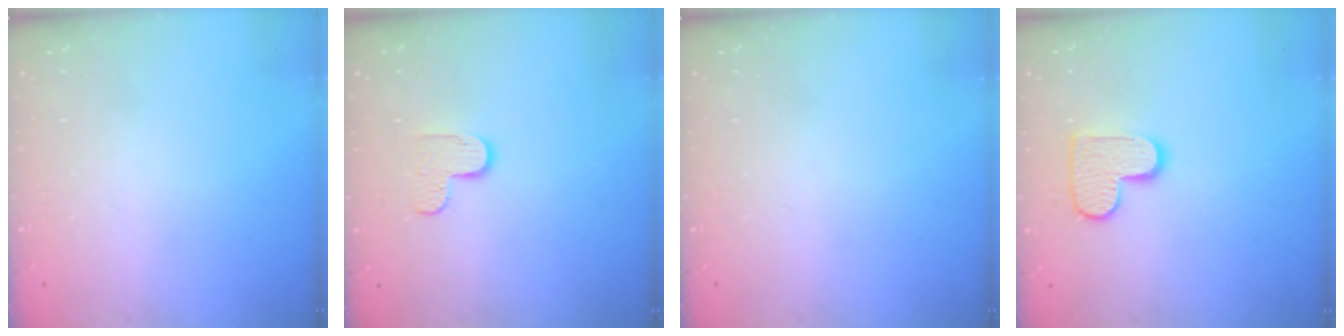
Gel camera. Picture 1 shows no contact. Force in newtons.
{"total": 5.7, "press": 5.7, "slide": 0.4}
{"total": 0.0}
{"total": 9.8, "press": 9.8, "slide": 0.6}